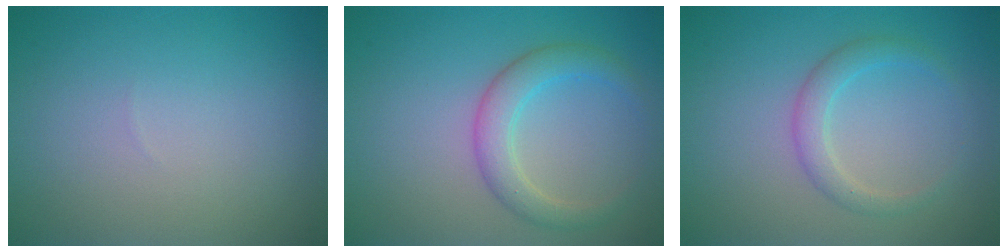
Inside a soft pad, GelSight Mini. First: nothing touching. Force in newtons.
{"total": 3.2, "press": 3.2, "slide": 0.1}
{"total": 2.2, "press": 2.2, "slide": 0.0}